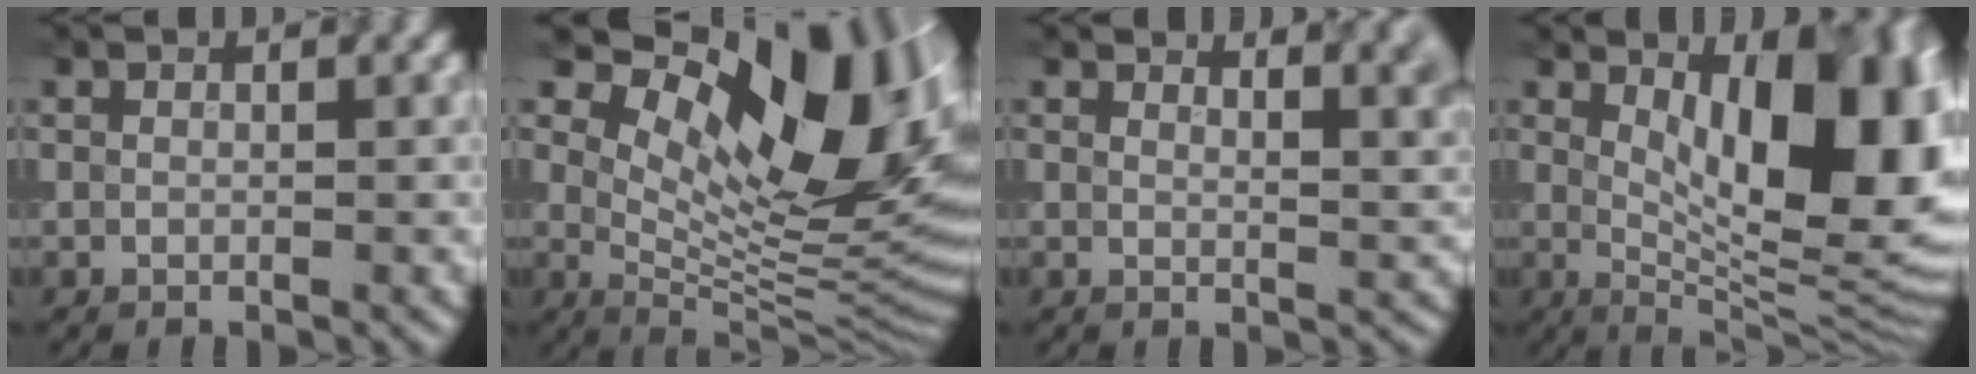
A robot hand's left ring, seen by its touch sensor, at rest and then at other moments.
{"total": 16.0, "force": [6.7, 7.2, 12.6], "torque": [-0.171, -0.001, 0.116]}
{"total": 6.5, "force": [4.6, 2.5, 4.0], "torque": [-0.019, 0.017, 0.055]}
{"total": 14.3, "force": [3.4, 5.5, 12.7], "torque": [-0.141, 0.003, 0.050]}